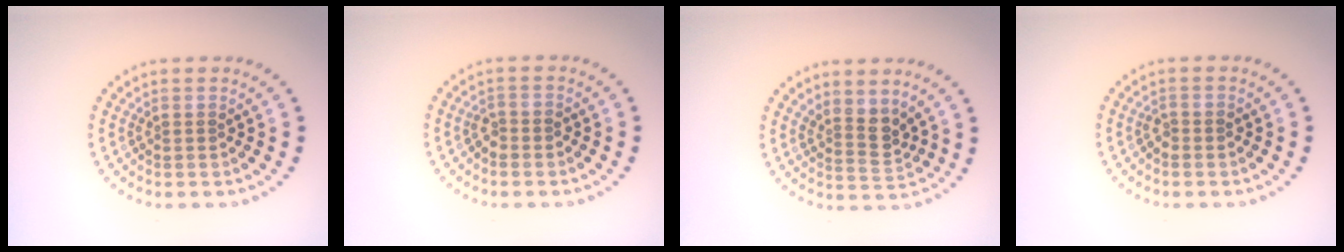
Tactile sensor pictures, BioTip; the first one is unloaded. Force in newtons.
{"total": 0.9, "press": 0.8, "slide": 0.5}
{"total": 2.6, "press": 2.0, "slide": 1.6}
{"total": 0.9, "press": 0.9, "slide": 0.2}